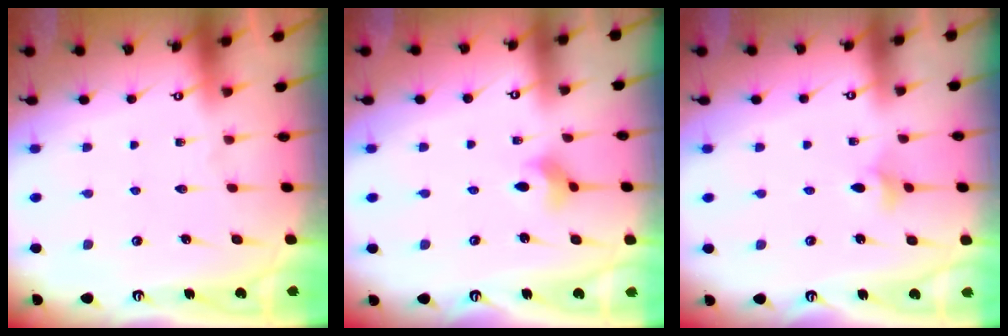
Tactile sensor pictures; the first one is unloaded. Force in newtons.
{"total": 3.0, "press": 3.0, "slide": 0.5}
{"total": 3.1, "press": 3.0, "slide": 0.6}